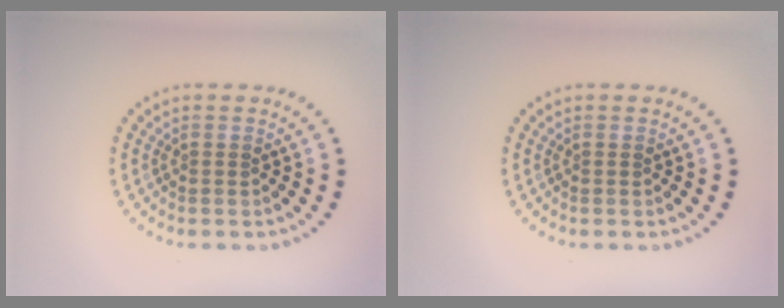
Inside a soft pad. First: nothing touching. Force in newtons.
{"total": 0.0}